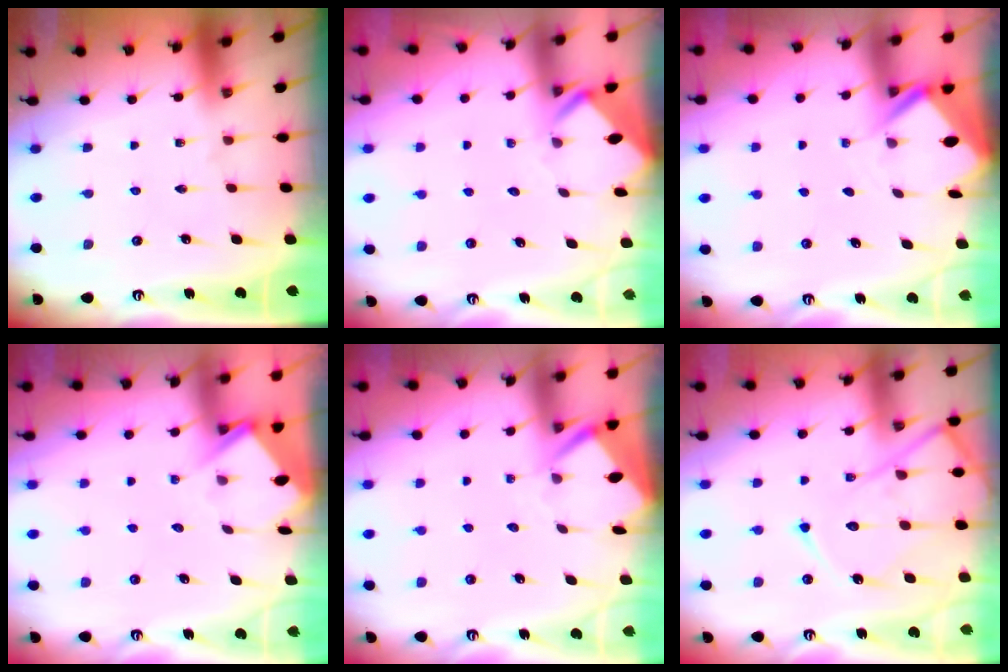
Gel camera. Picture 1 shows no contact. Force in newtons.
{"total": 3.5, "press": 3.5, "slide": 0.2}
{"total": 3.0, "press": 3.0, "slide": 0.3}
{"total": 4.0, "press": 4.0, "slide": 0.4}
{"total": 3.3, "press": 3.3, "slide": 0.3}
{"total": 15.5, "press": 15.4, "slide": 1.4}